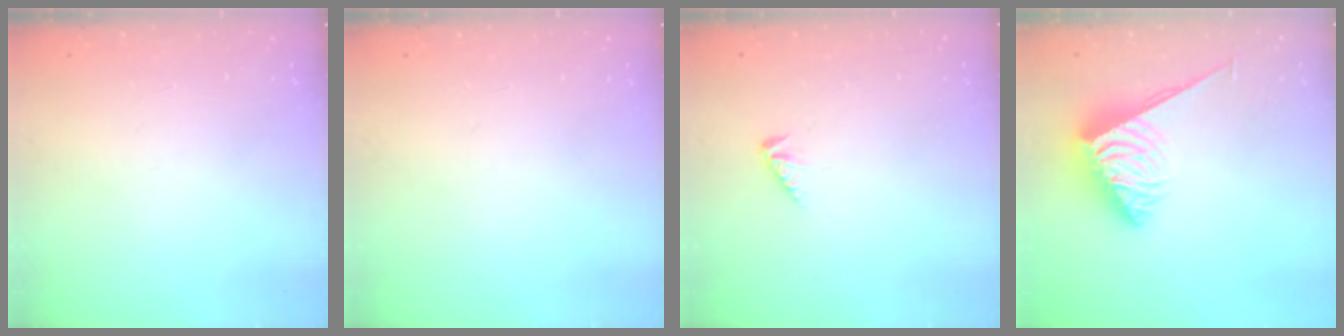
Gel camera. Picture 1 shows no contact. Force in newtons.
{"total": 0.0}
{"total": 2.1, "press": 2.1, "slide": 0.4}
{"total": 4.8, "press": 4.7, "slide": 0.6}